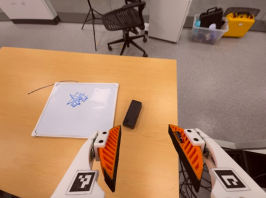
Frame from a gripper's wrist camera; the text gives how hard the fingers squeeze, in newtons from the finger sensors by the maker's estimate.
{"total": 0.0}